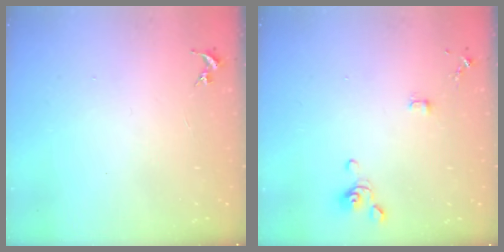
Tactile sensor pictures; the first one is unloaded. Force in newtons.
{"total": 4.4, "press": 4.1, "slide": 1.6}